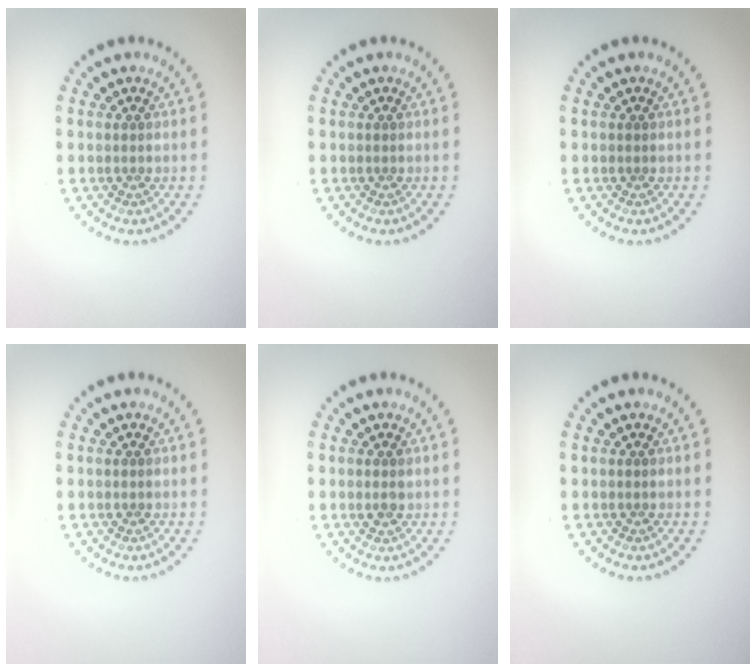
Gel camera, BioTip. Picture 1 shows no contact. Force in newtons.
{"total": 0.0}
{"total": 0.0}
{"total": 0.0}
{"total": 1.0, "press": 0.9, "slide": 0.3}
{"total": 0.0}